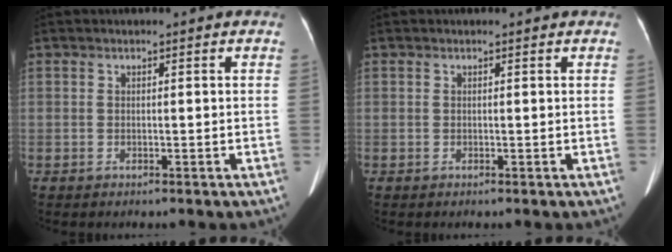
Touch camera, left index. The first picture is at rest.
{"total": 0.5, "force": [0.5, 0.1, 0.1], "torque": [-0.005, 0.003, 0.005]}